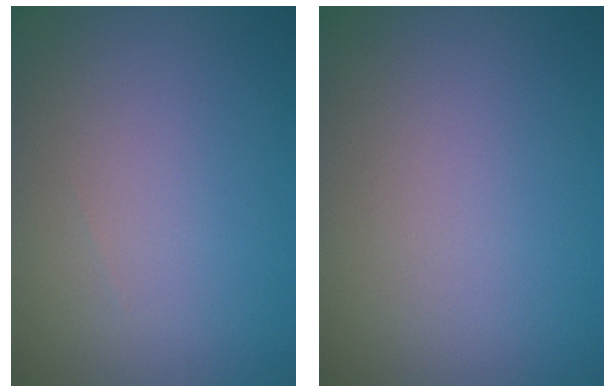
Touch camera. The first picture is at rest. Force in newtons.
{"total": 0.0}